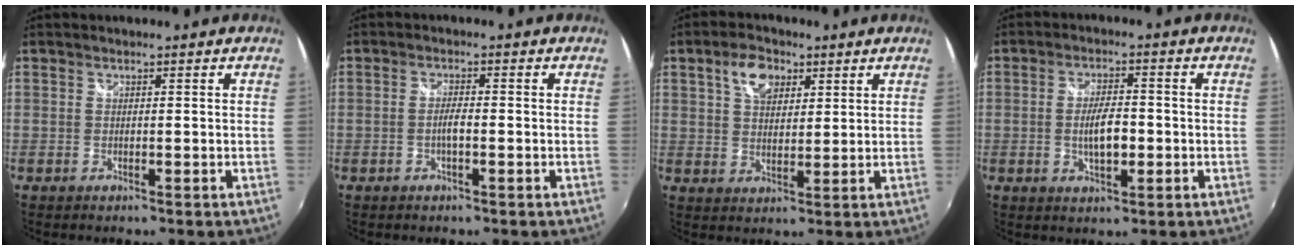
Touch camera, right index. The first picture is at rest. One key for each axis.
{"total": 2.2, "fx": -0.8, "fy": 0.3, "fz": 2.0, "tx": -0.042, "ty": 0.003, "tz": -0.015}
{"total": 6.7, "fx": 3.3, "fy": 4.2, "fz": 4.1, "tx": -0.067, "ty": 0.017, "tz": 0.057}
{"total": 6.1, "fx": -1.1, "fy": 2.3, "fz": 5.5, "tx": -0.105, "ty": 0.000, "tz": -0.015}